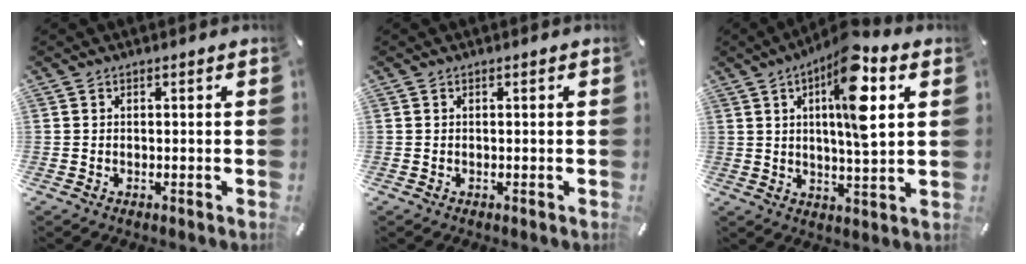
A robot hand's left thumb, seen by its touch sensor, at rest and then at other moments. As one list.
[{"total": 0.0}, {"total": 14.3, "force": [5.1, 4.1, 12.8], "torque": [-0.212, -0.016, 0.079]}]